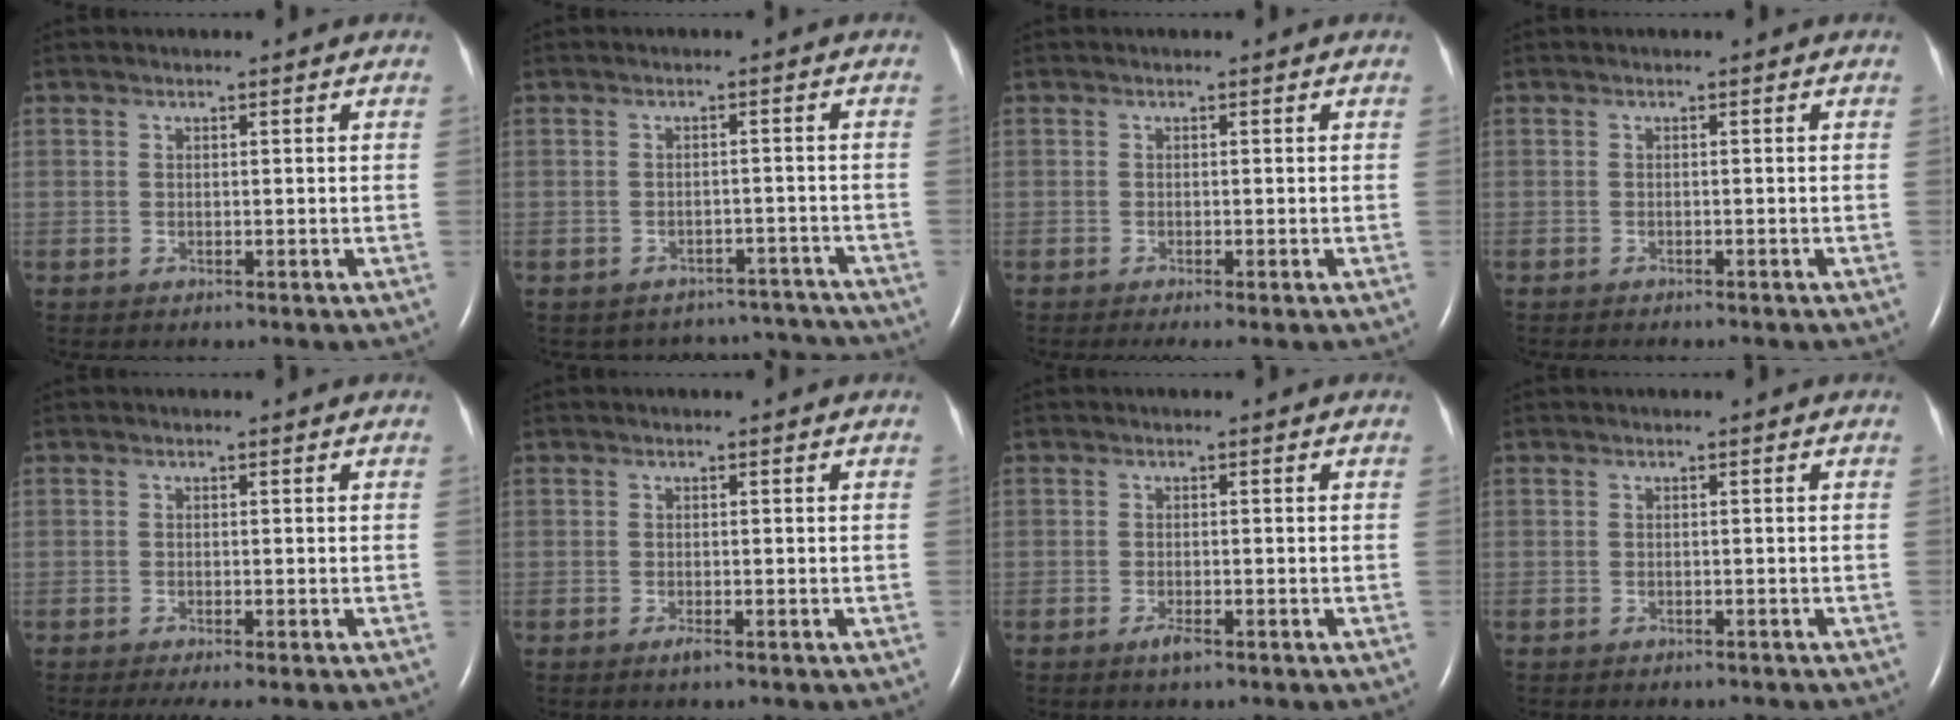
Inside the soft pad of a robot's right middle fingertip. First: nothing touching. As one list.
[{"total": 8.7, "force": [-8.1, 3.0, -0.7], "torque": [0.013, 0.036, -0.085]}, {"total": 2.1, "force": [-1.4, 0.0, 1.5], "torque": [-0.025, -0.009, -0.021]}, {"total": 3.6, "force": [-3.1, 0.6, 1.6], "torque": [-0.023, -0.006, -0.033]}, {"total": 3.3, "force": [-2.4, 0.3, 2.2], "torque": [-0.036, -0.011, -0.036]}, {"total": 0.8, "force": [-0.5, 0.0, 0.6], "torque": [-0.016, -0.002, -0.010]}, {"total": 1.4, "force": [-0.9, 0.2, 1.1], "torque": [-0.026, -0.003, -0.017]}, {"total": 2.2, "force": [-2.0, 0.7, 0.7], "torque": [-0.016, -0.004, -0.019]}]